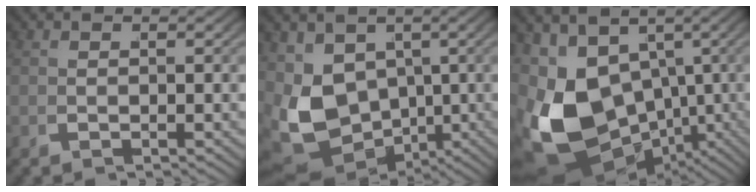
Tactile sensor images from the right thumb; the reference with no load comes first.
{"total": 10.9, "force": [-2.2, 8.4, 6.6], "torque": [-0.175, -0.071, -0.006]}
{"total": 15.0, "force": [-3.1, 10.5, 10.2], "torque": [-0.228, -0.078, -0.017]}